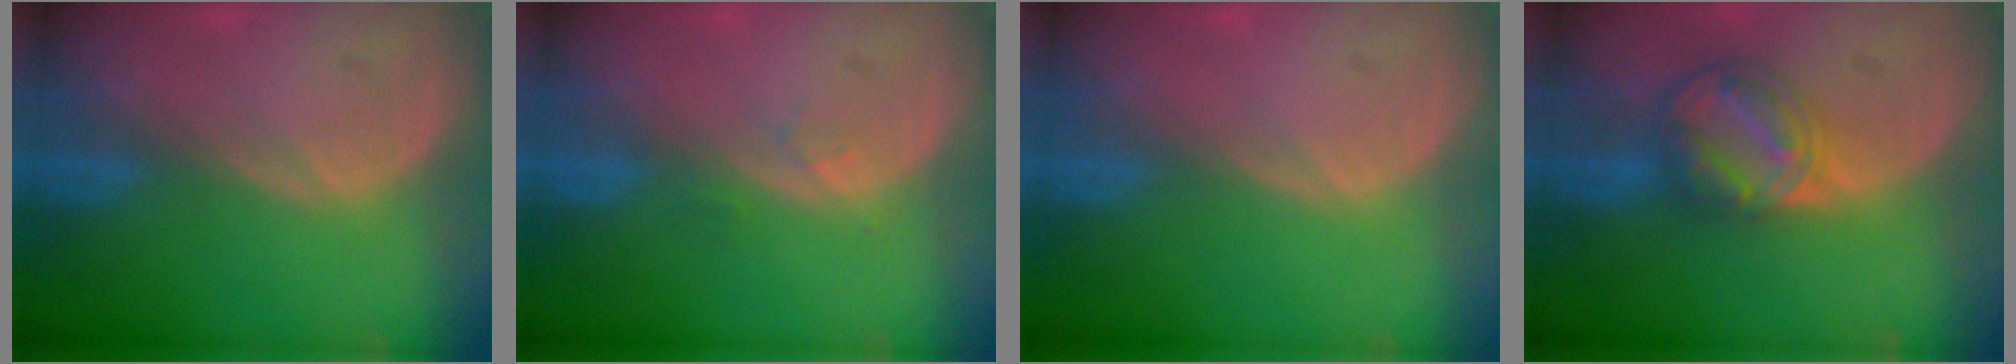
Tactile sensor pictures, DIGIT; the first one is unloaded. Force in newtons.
{"total": 1.1, "press": 1.0, "slide": 0.1}
{"total": 0.0}
{"total": 8.1, "press": 6.9, "slide": 4.4}